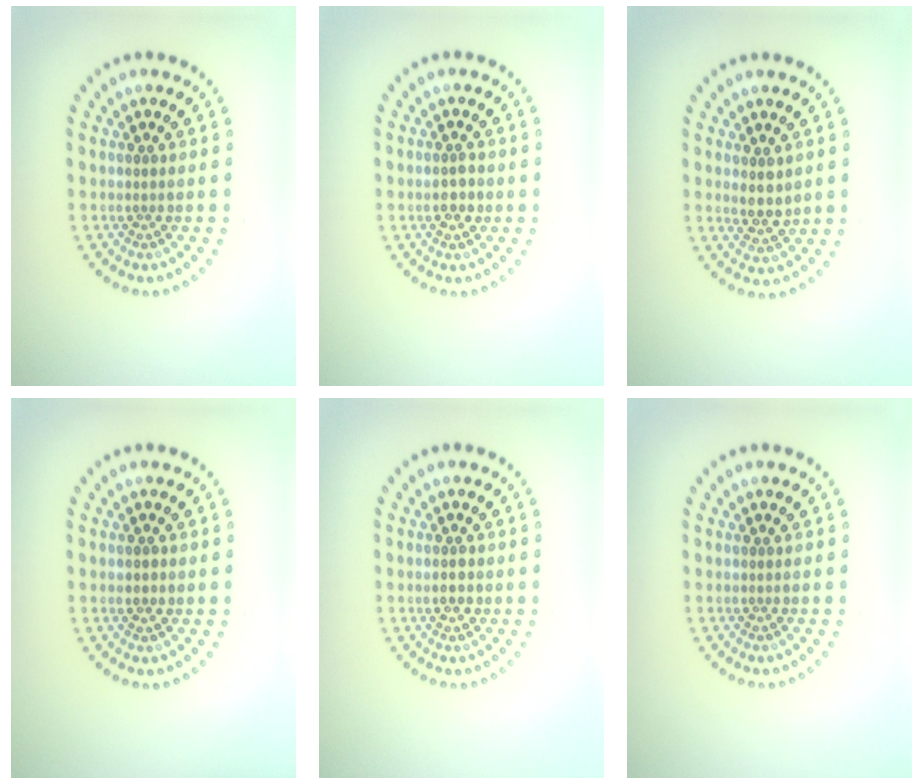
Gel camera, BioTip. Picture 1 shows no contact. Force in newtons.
{"total": 1.7, "press": 1.7, "slide": 0.1}
{"total": 2.3, "press": 2.1, "slide": 1.1}
{"total": 0.7, "press": 0.6, "slide": 0.3}
{"total": 1.8, "press": 1.7, "slide": 0.2}
{"total": 0.0}